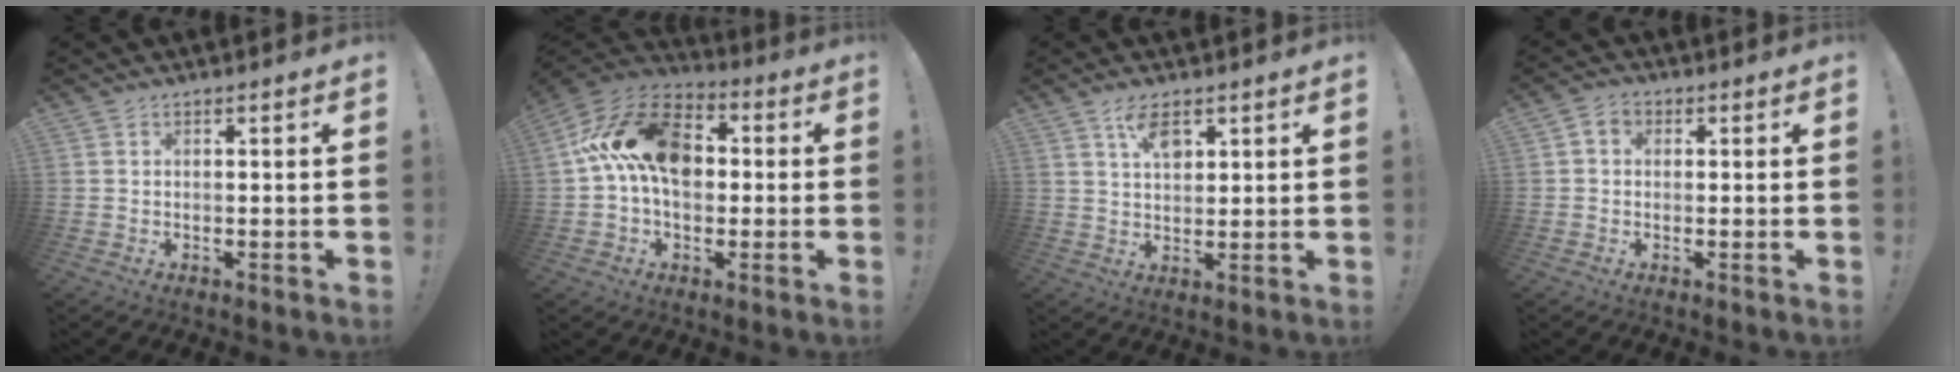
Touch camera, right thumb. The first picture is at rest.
{"total": 19.3, "force": [3.1, 12.8, 14.0], "torque": [-0.243, 0.021, 0.058]}
{"total": 7.0, "force": [4.0, 3.5, 4.6], "torque": [-0.072, -0.018, 0.068]}
{"total": 3.4, "force": [0.4, 2.7, 2.0], "torque": [-0.033, 0.004, 0.008]}